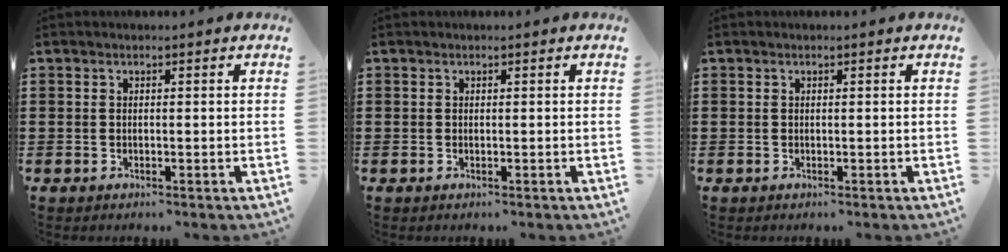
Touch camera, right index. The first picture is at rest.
{"total": 0.0}
{"total": 0.0}